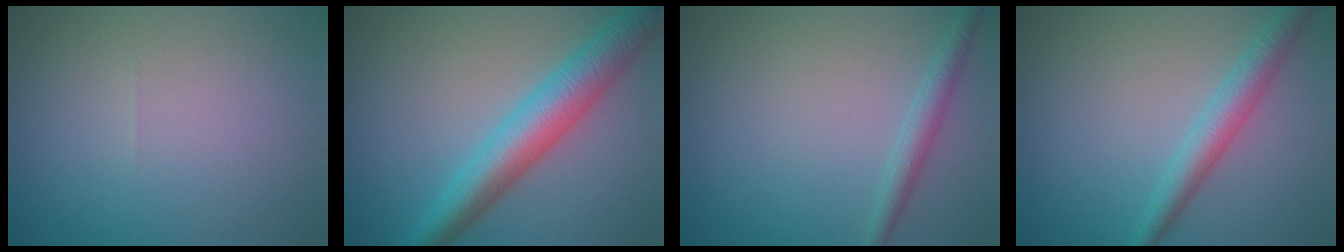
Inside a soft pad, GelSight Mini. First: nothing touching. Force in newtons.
{"total": 6.3, "press": 6.3, "slide": 0.2}
{"total": 2.0, "press": 2.0, "slide": 0.0}
{"total": 3.3, "press": 3.3, "slide": 0.0}